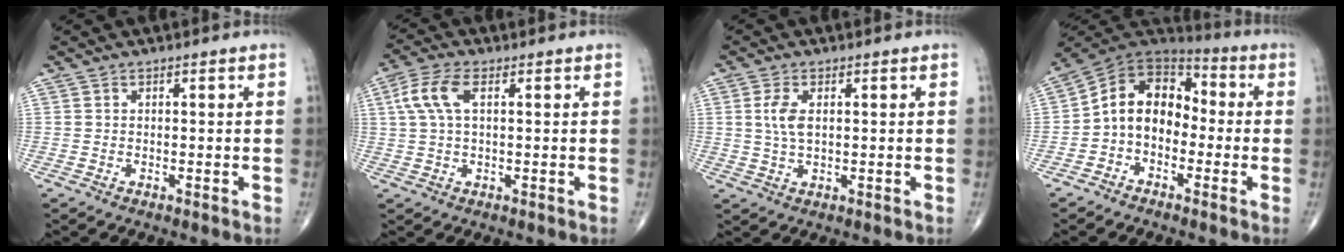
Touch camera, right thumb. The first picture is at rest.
{"total": 6.8, "force": [1.9, 3.1, 5.8], "torque": [-0.140, 0.018, 0.038]}
{"total": 4.5, "force": [0.9, 2.3, 3.7], "torque": [-0.082, -0.001, 0.018]}
{"total": 11.8, "force": [-2.0, 8.9, 7.6], "torque": [-0.098, 0.057, -0.052]}